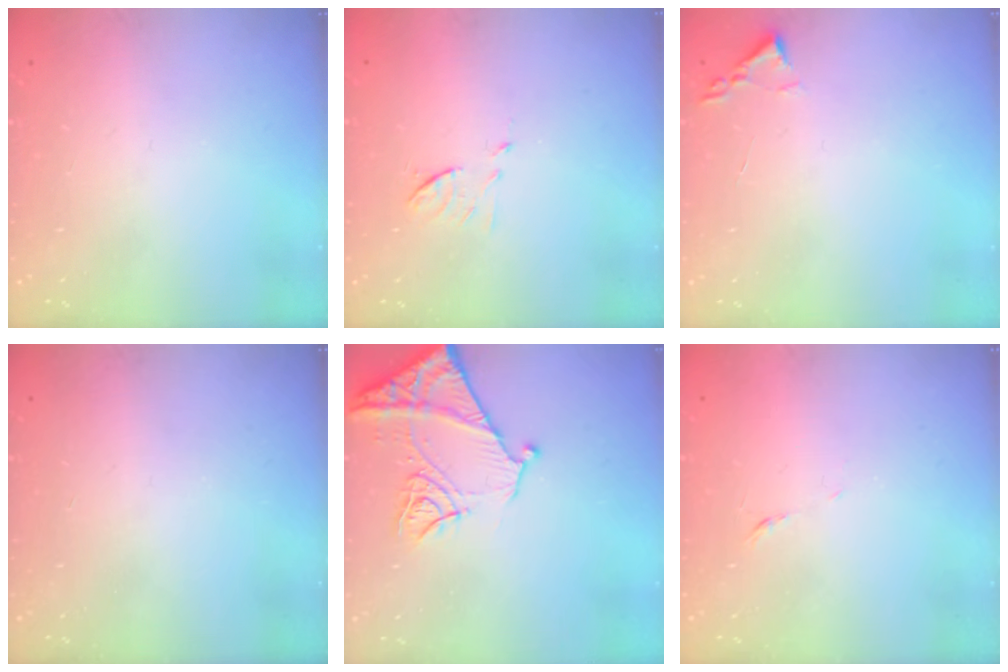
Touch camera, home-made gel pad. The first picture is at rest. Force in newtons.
{"total": 6.0, "press": 5.9, "slide": 0.6}
{"total": 1.8, "press": 1.7, "slide": 0.2}
{"total": 0.0}
{"total": 11.9, "press": 11.8, "slide": 1.4}
{"total": 3.9, "press": 3.8, "slide": 0.9}